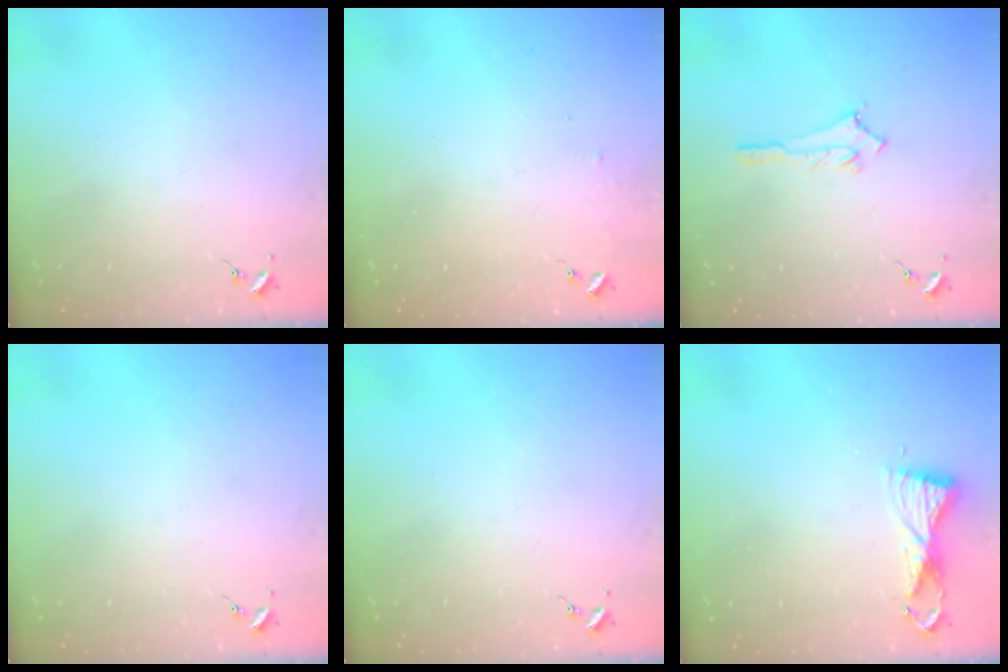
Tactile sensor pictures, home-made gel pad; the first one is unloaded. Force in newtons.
{"total": 3.2, "press": 3.2, "slide": 0.3}
{"total": 2.9, "press": 2.9, "slide": 0.2}
{"total": 0.0}
{"total": 0.0}
{"total": 6.2, "press": 6.1, "slide": 0.6}